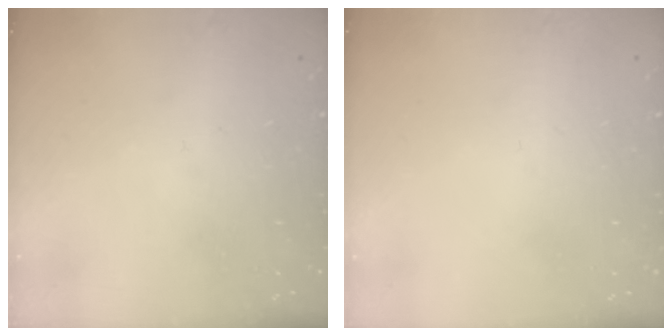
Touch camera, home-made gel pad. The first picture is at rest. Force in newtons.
{"total": 0.0}